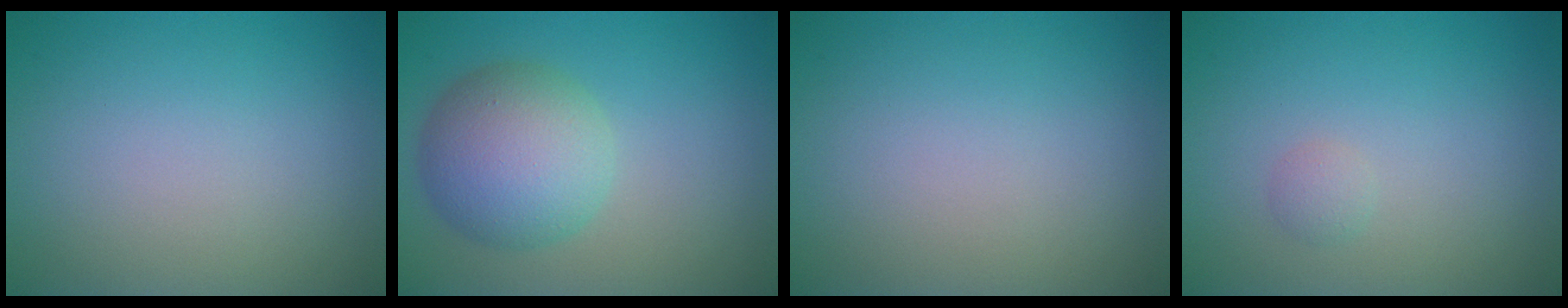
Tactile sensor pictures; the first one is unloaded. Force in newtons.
{"total": 6.5, "press": 6.5, "slide": 0.1}
{"total": 0.0}
{"total": 0.7, "press": 0.7, "slide": 0.0}